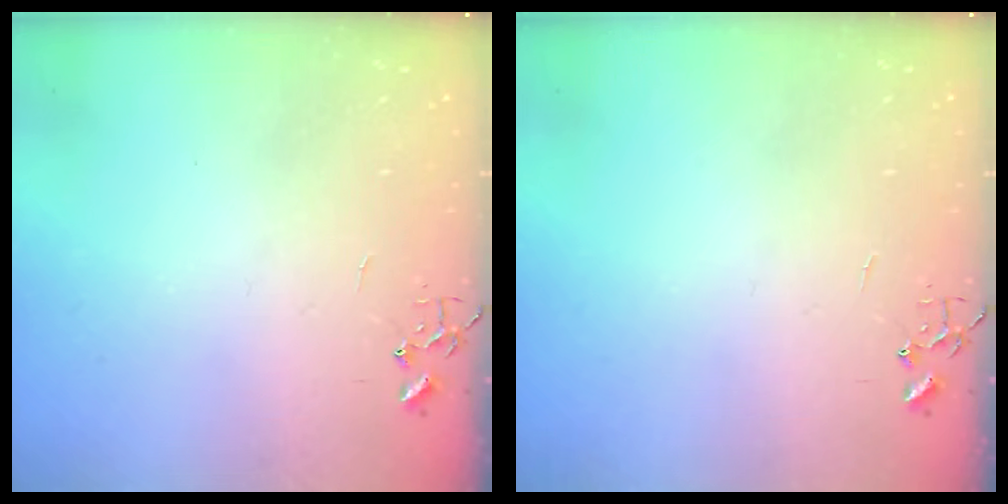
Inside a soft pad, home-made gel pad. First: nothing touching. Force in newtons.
{"total": 0.0}